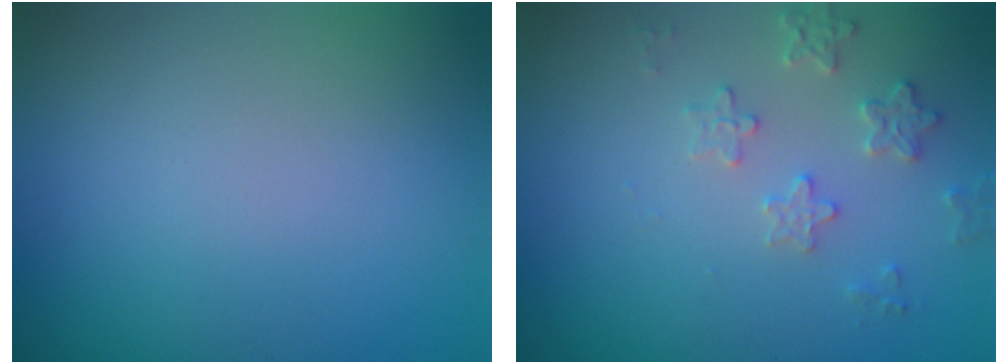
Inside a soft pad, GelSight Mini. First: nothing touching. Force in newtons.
{"total": 2.2, "press": 2.1, "slide": 0.4}